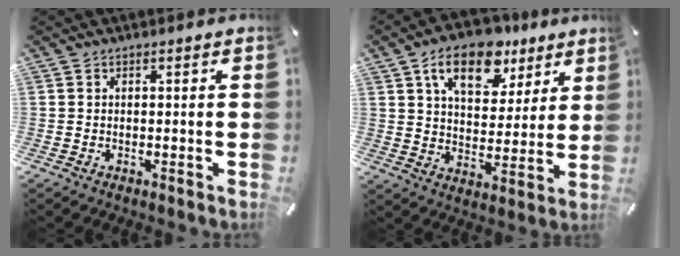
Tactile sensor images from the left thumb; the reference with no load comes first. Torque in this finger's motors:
{"motor_torque": [0.44, 0.54, 1.39, -1.38, 0.37]}